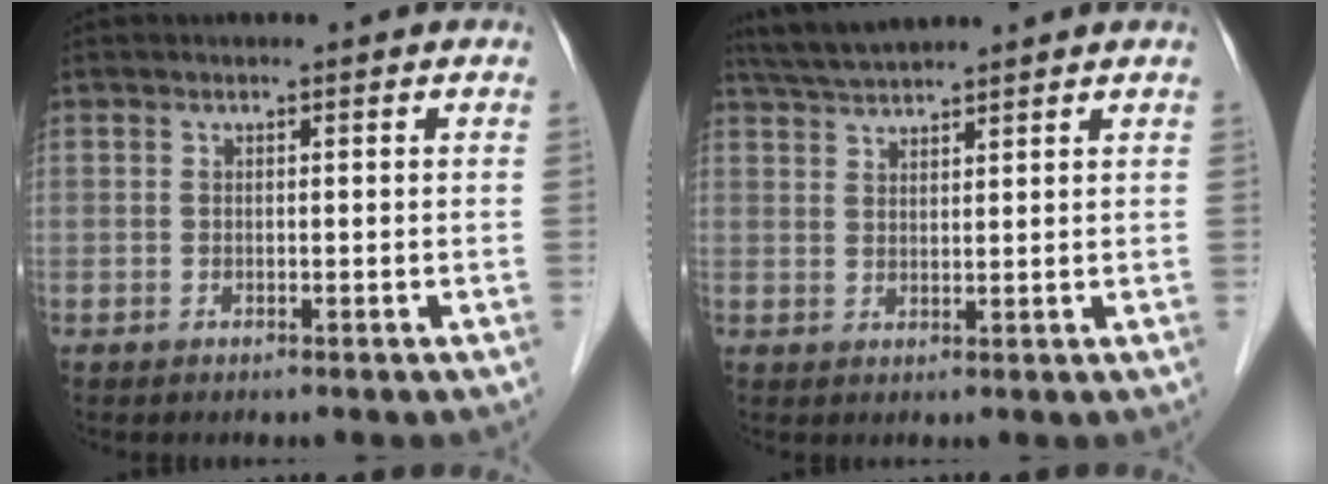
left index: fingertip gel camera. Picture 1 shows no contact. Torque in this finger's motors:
{"motor_torque": [-0.03, -0.16, 0.19, 0.06]}